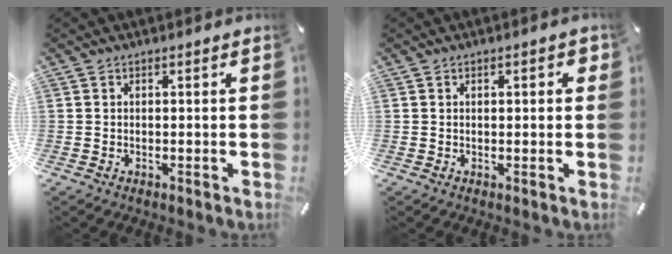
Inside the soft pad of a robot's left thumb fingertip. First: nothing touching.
{"total": 1.8, "force": [0.2, 0.9, 1.5], "torque": [-0.022, 0.003, 0.000]}